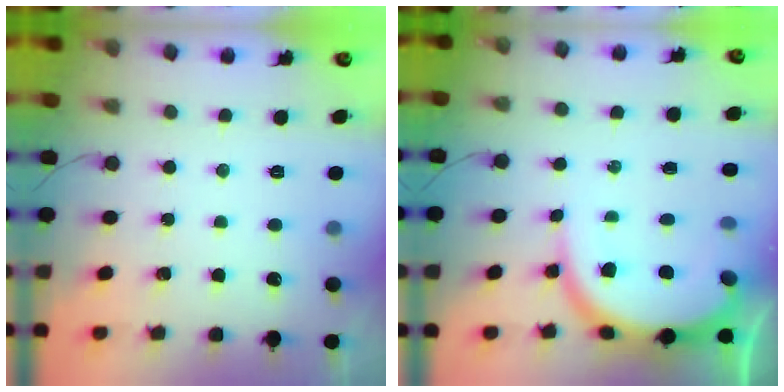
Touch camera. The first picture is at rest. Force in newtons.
{"total": 10.4, "press": 10.3, "slide": 1.2}